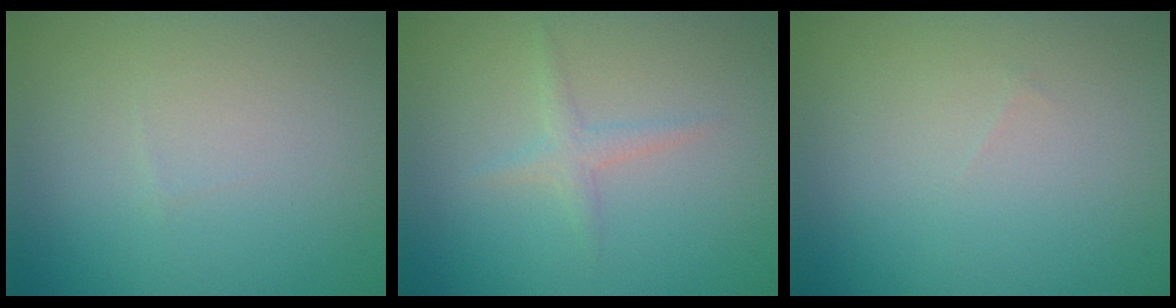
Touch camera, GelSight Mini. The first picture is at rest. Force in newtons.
{"total": 1.3, "press": 1.3, "slide": 0.0}
{"total": 0.0}